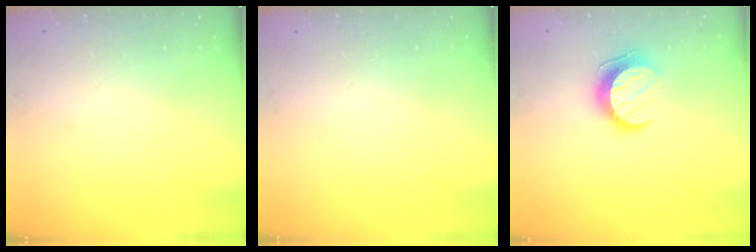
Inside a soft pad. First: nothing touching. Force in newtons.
{"total": 0.0}
{"total": 9.6, "press": 9.6, "slide": 0.6}